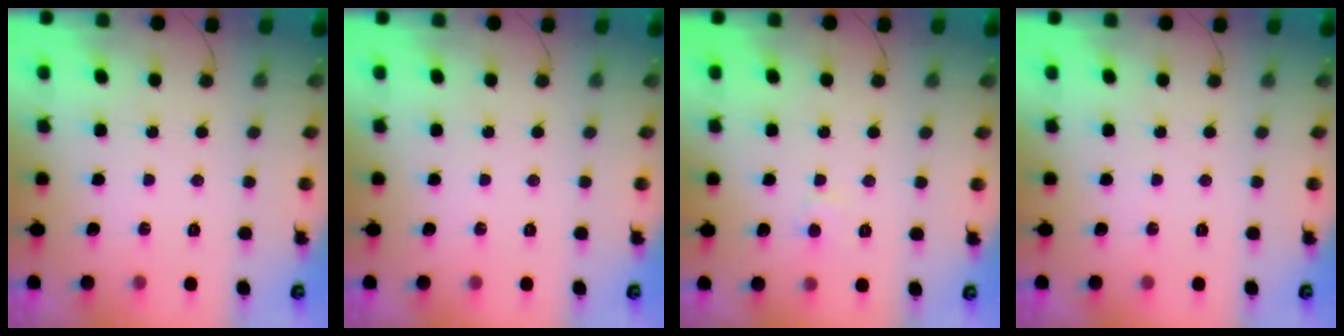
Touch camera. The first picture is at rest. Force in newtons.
{"total": 0.0}
{"total": 4.2, "press": 4.2, "slide": 0.5}
{"total": 0.0}